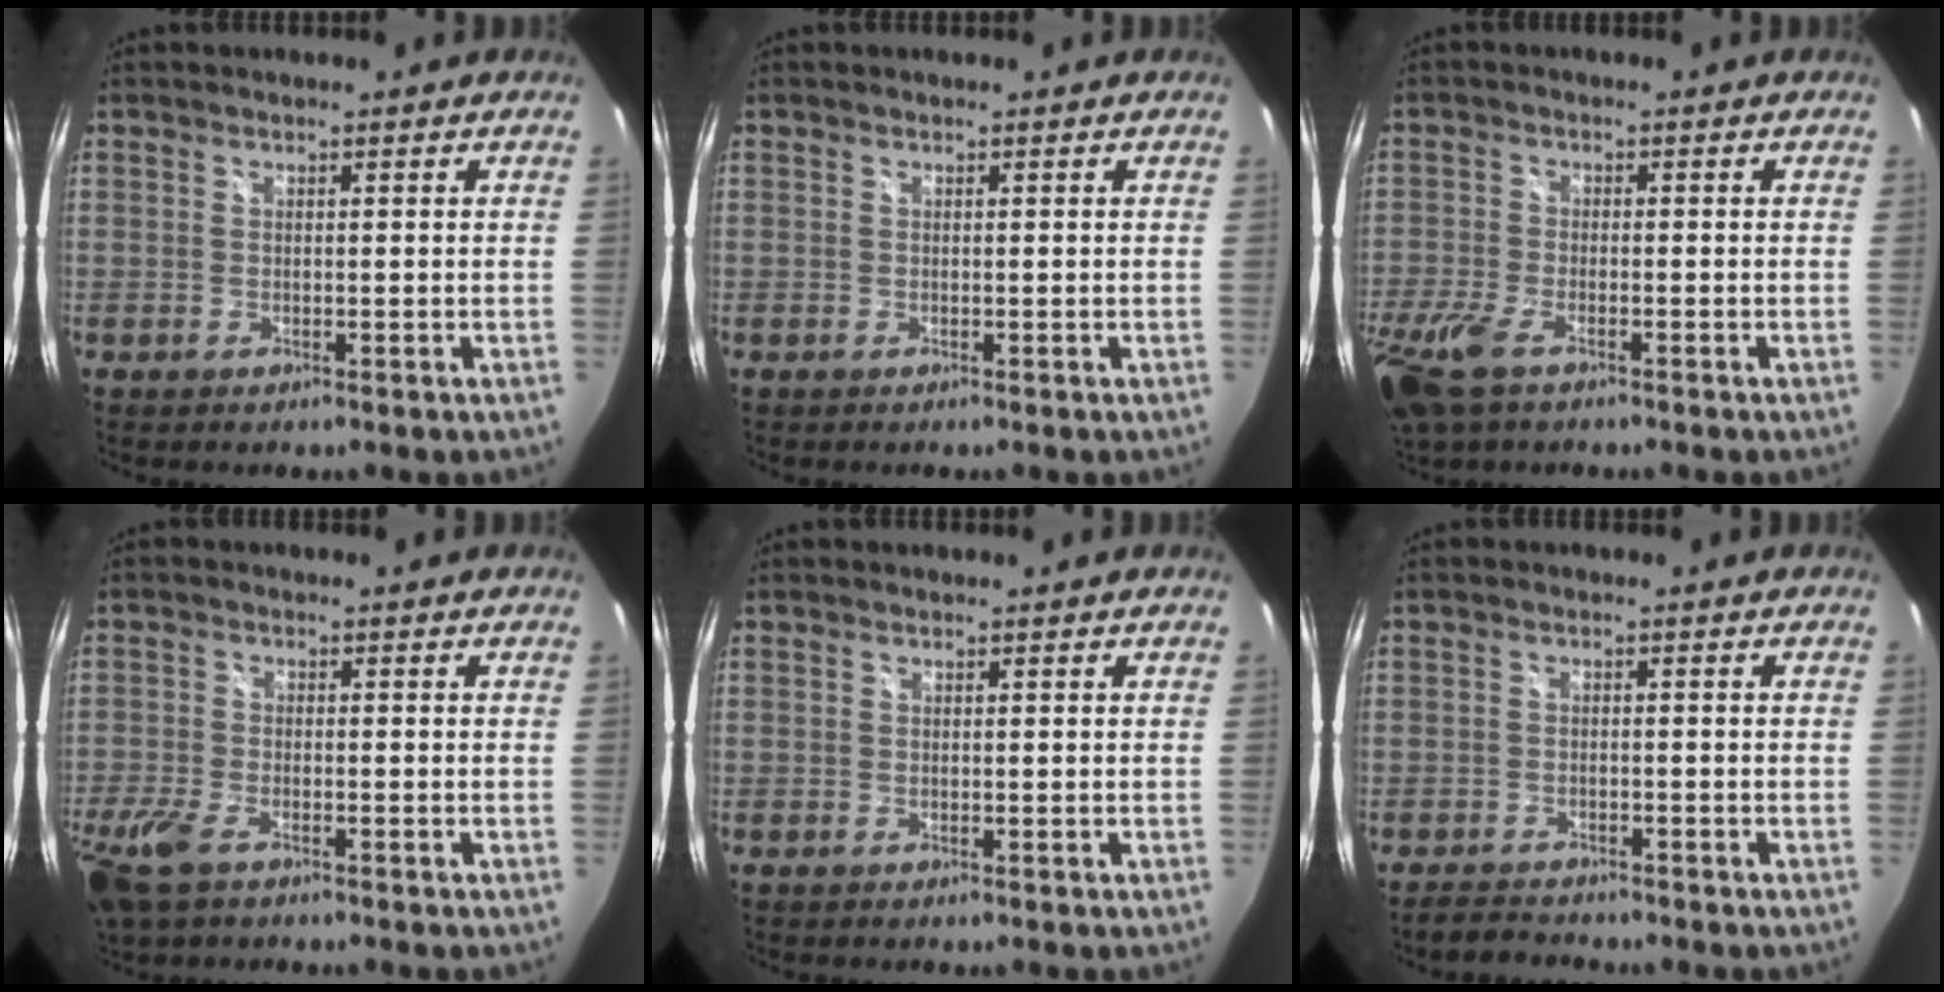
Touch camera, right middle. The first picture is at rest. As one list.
[{"total": 0.0}, {"total": 10.6, "force": [-6.4, 4.7, 7.1], "torque": [-0.185, -0.035, -0.125]}, {"total": 8.7, "force": [-5.3, 3.9, 5.6], "torque": [-0.153, -0.027, -0.104]}, {"total": 0.0}, {"total": 3.8, "force": [-3.5, 1.0, 1.1], "torque": [-0.037, -0.004, -0.059]}]